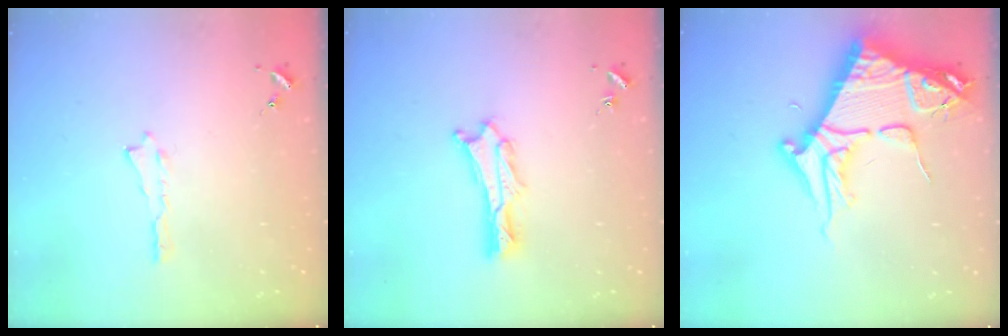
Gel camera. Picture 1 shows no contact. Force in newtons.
{"total": 1.5, "press": 1.4, "slide": 0.2}
{"total": 10.7, "press": 10.7, "slide": 1.2}